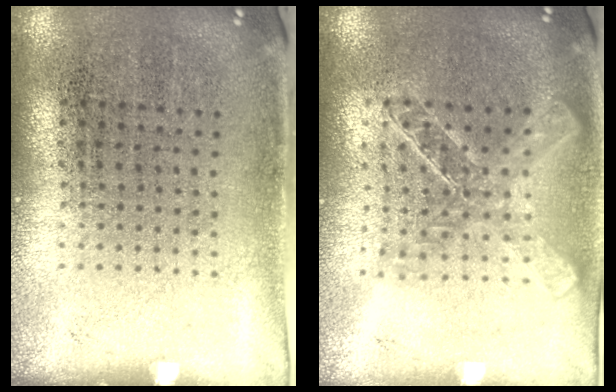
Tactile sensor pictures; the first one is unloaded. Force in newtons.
{"total": 1.7, "press": 1.5, "slide": 0.8}